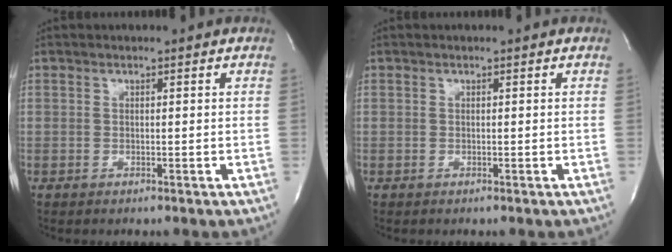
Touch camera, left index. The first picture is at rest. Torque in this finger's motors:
{"motor_torque": [0.00, 0.00, -0.02, 0.00]}